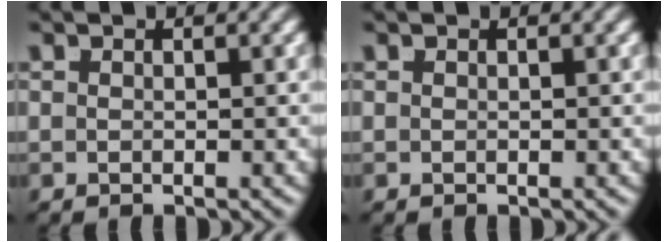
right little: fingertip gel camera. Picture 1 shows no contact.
{"total": 0.0}